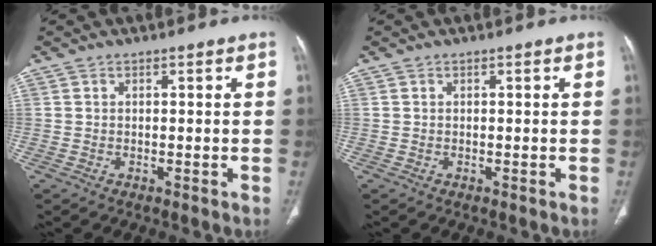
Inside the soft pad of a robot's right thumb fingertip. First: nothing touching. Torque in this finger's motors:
{"motor_torque": [0.02, 0.03, -0.08, -0.07, 0.01]}